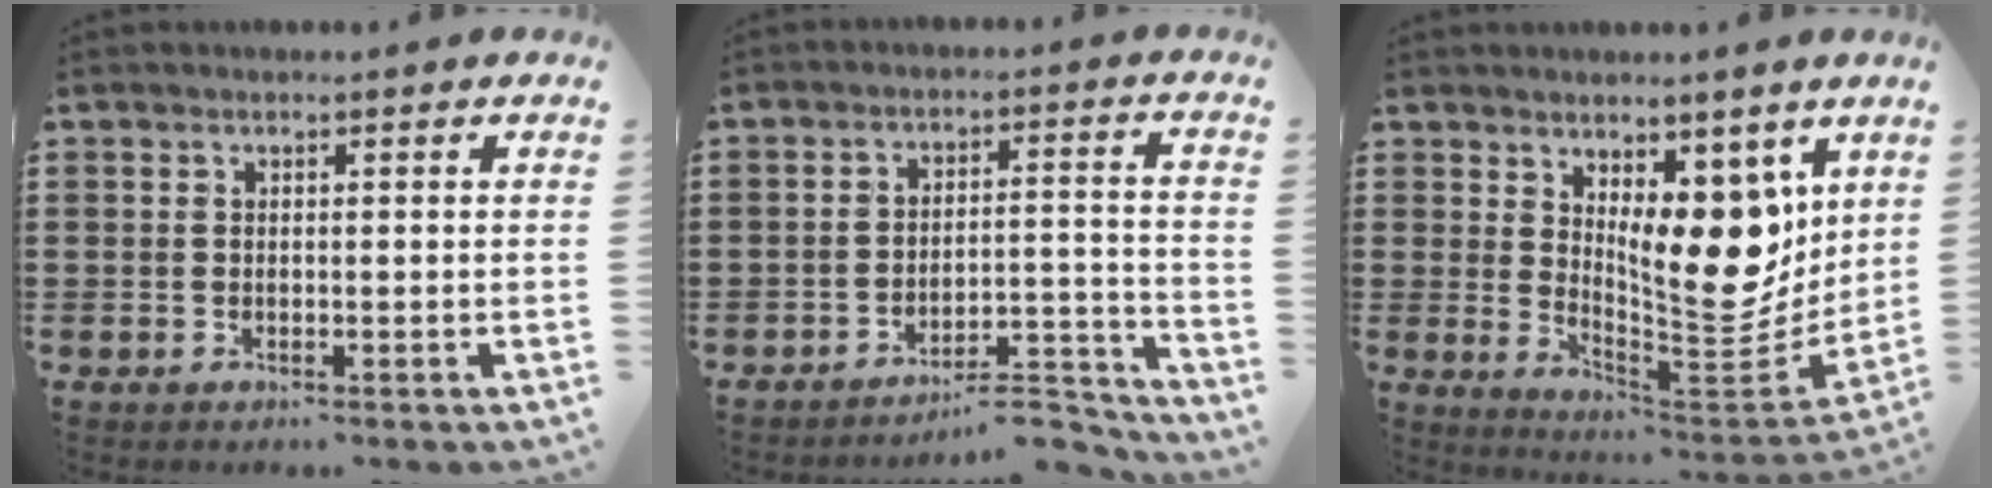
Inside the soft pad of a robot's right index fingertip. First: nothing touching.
{"total": 7.3, "force": [-6.8, 0.9, 2.5], "torque": [-0.034, 0.012, -0.128]}
{"total": 11.5, "force": [5.1, 5.6, 8.6], "torque": [-0.119, -0.047, 0.096]}